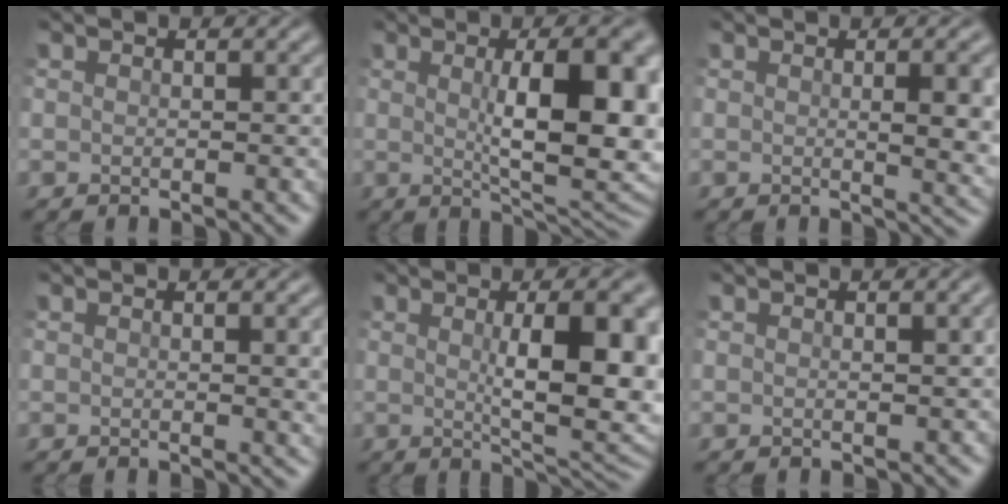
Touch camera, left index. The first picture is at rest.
{"total": 11.0, "force": [0.8, 3.1, 10.5], "torque": [-0.127, 0.003, 0.025]}
{"total": 6.2, "force": [0.4, 1.9, 5.9], "torque": [-0.047, 0.009, 0.010]}
{"total": 3.5, "force": [0.5, 1.3, 3.2], "torque": [-0.023, 0.012, 0.006]}
{"total": 9.9, "force": [0.7, 2.7, 9.5], "torque": [-0.119, 0.001, 0.024]}
{"total": 2.2, "force": [0.7, 1.0, 1.9], "torque": [-0.005, 0.014, -0.007]}